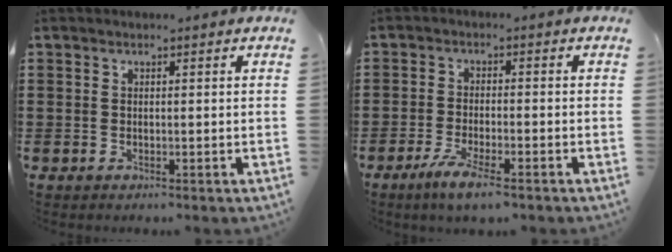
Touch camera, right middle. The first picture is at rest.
{"total": 4.5, "force": [-3.1, 0.4, 3.2], "torque": [-0.071, -0.010, -0.058]}